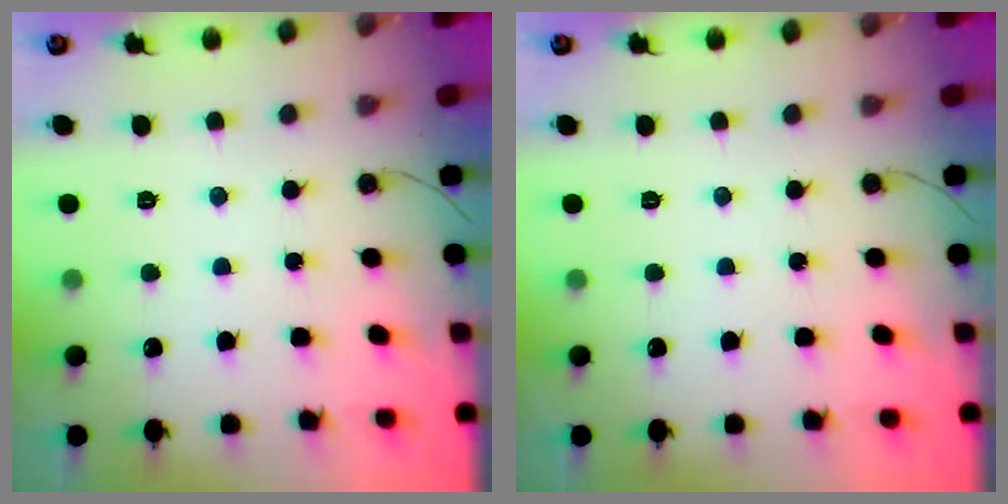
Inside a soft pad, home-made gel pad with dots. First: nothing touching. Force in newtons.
{"total": 0.0}